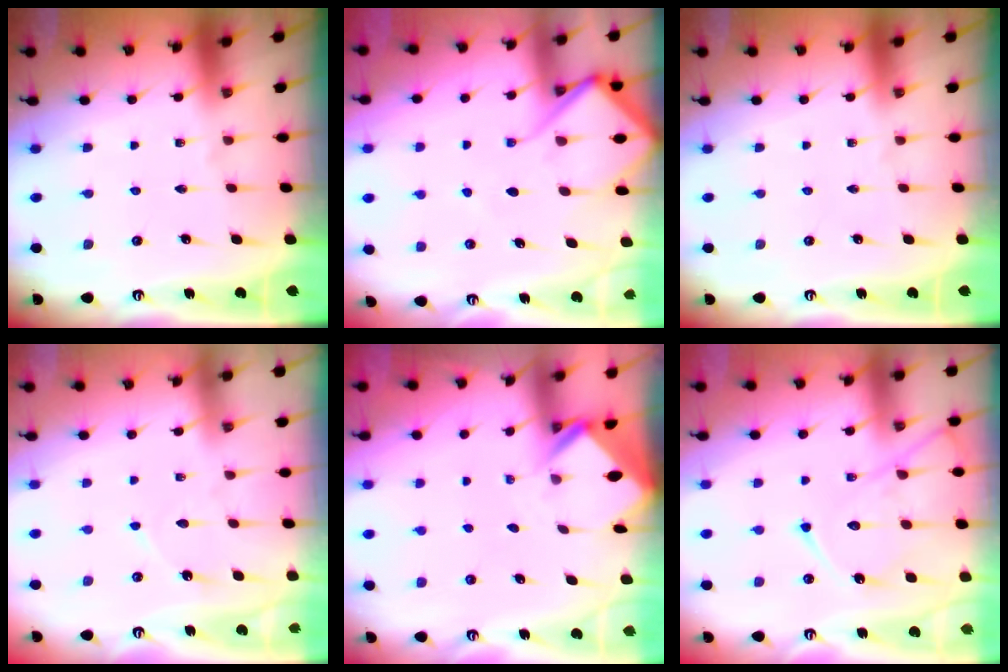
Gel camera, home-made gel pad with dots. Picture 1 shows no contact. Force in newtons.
{"total": 10.1, "press": 10.0, "slide": 0.9}
{"total": 0.0}
{"total": 4.4, "press": 4.4, "slide": 0.4}
{"total": 2.5, "press": 2.5, "slide": 0.1}
{"total": 13.3, "press": 13.2, "slide": 1.2}